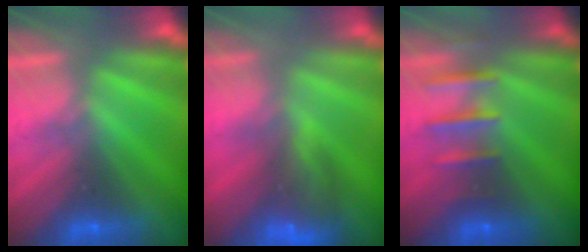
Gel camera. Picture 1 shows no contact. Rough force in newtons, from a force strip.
{"total": 7.7}
{"total": 2.5}